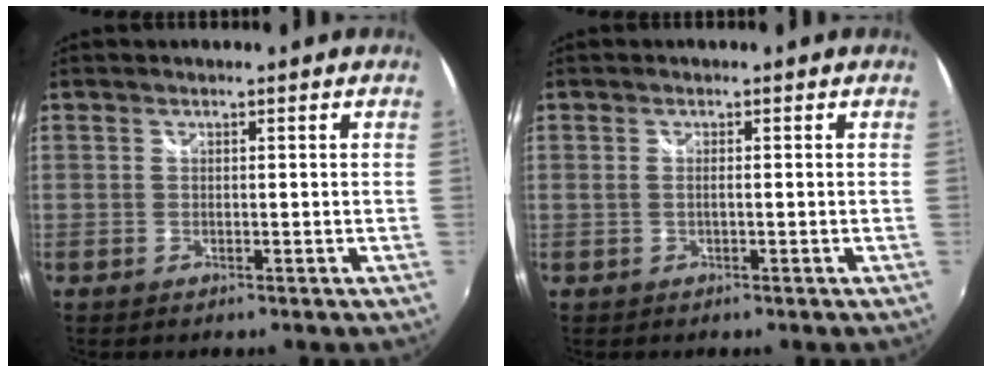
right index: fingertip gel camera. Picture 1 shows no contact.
{"total": 0.9, "force": [0.0, 0.2, 0.9], "torque": [-0.019, 0.000, -0.002]}